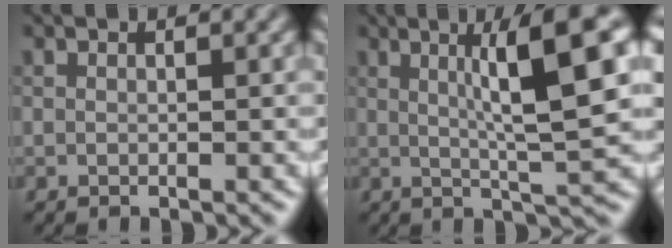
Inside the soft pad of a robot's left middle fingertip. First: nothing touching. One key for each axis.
{"total": 8.8, "fx": 2.3, "fy": 1.3, "fz": 8.4, "tx": -0.111, "ty": 0.011, "tz": 0.036}